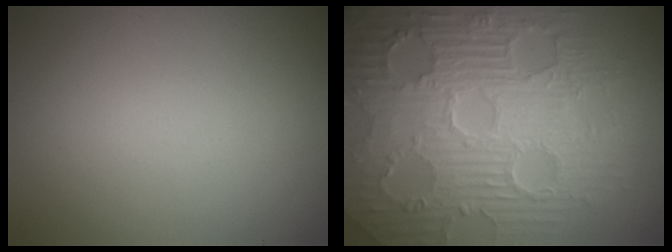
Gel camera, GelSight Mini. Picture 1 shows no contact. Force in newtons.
{"total": 10.3, "press": 7.0, "slide": 7.6}